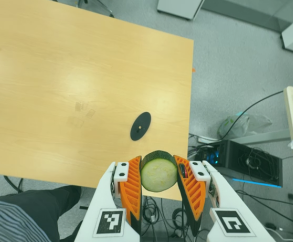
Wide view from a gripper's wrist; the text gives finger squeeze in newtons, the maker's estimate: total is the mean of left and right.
{"total": 11.5, "left": 10.6, "right": 12.4}